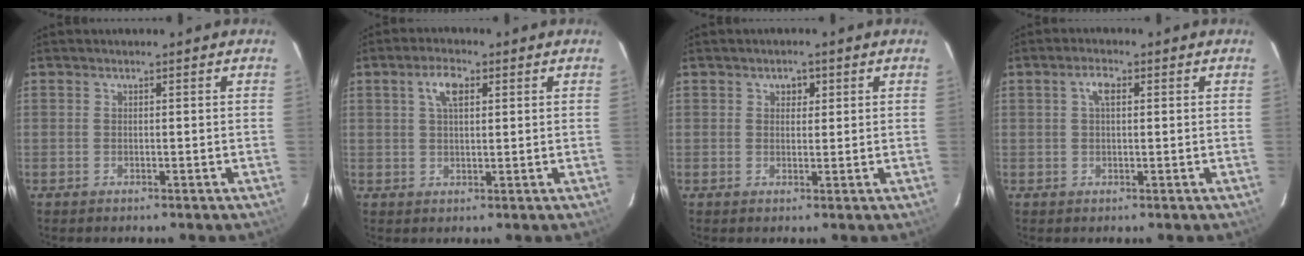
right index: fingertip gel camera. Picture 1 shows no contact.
{"total": 4.5, "force": [1.7, 2.0, 3.6], "torque": [-0.066, 0.011, 0.032]}
{"total": 2.0, "force": [0.8, 1.6, 0.8], "torque": [-0.007, 0.008, 0.013]}
{"total": 2.6, "force": [0.7, 1.2, 2.3], "torque": [-0.045, 0.009, 0.014]}